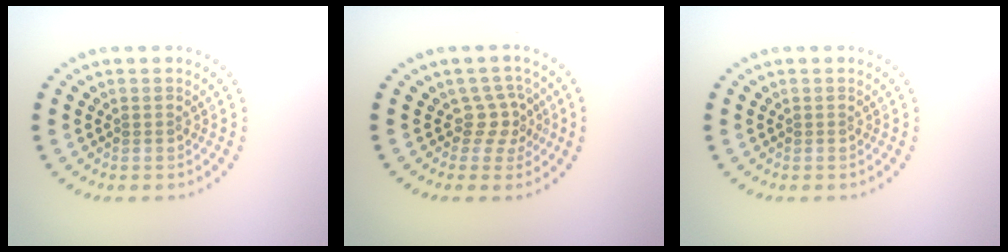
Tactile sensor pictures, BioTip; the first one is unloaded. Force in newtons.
{"total": 2.2, "press": 1.4, "slide": 1.6}
{"total": 0.0}